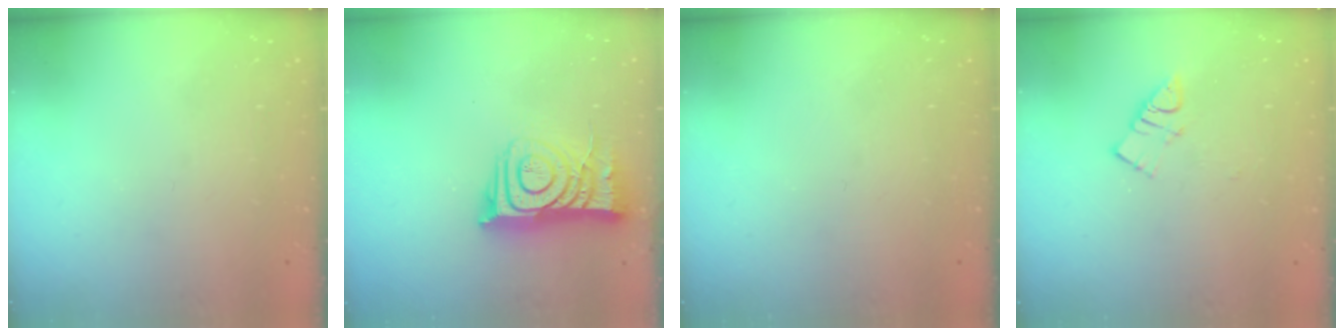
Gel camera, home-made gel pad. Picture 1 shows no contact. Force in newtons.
{"total": 10.9, "press": 10.9, "slide": 1.1}
{"total": 0.0}
{"total": 3.9, "press": 3.9, "slide": 0.5}